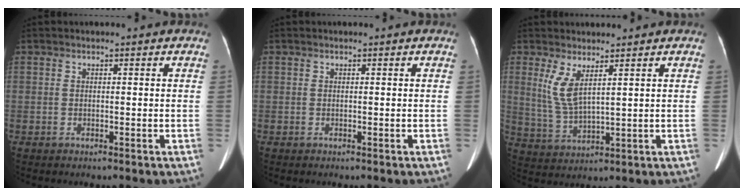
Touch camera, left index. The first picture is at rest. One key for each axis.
{"total": 0.0}
{"total": 5.0, "fx": 2.4, "fy": 1.0, "fz": 4.3, "tx": -0.106, "ty": -0.012, "tz": 0.061}